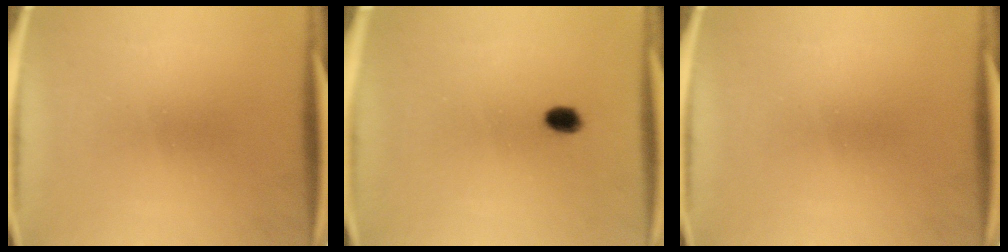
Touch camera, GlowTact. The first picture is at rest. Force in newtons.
{"total": 2.4}
{"total": 0.0}